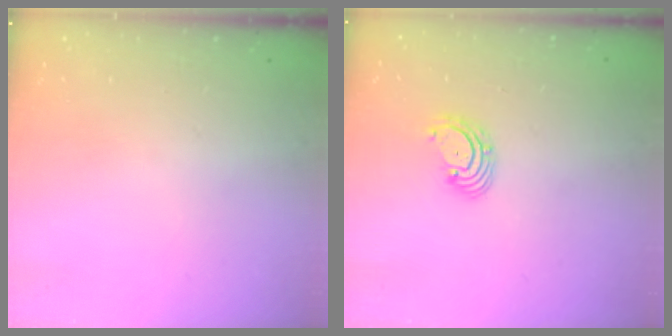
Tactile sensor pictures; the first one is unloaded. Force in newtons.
{"total": 2.9, "press": 2.9, "slide": 0.3}